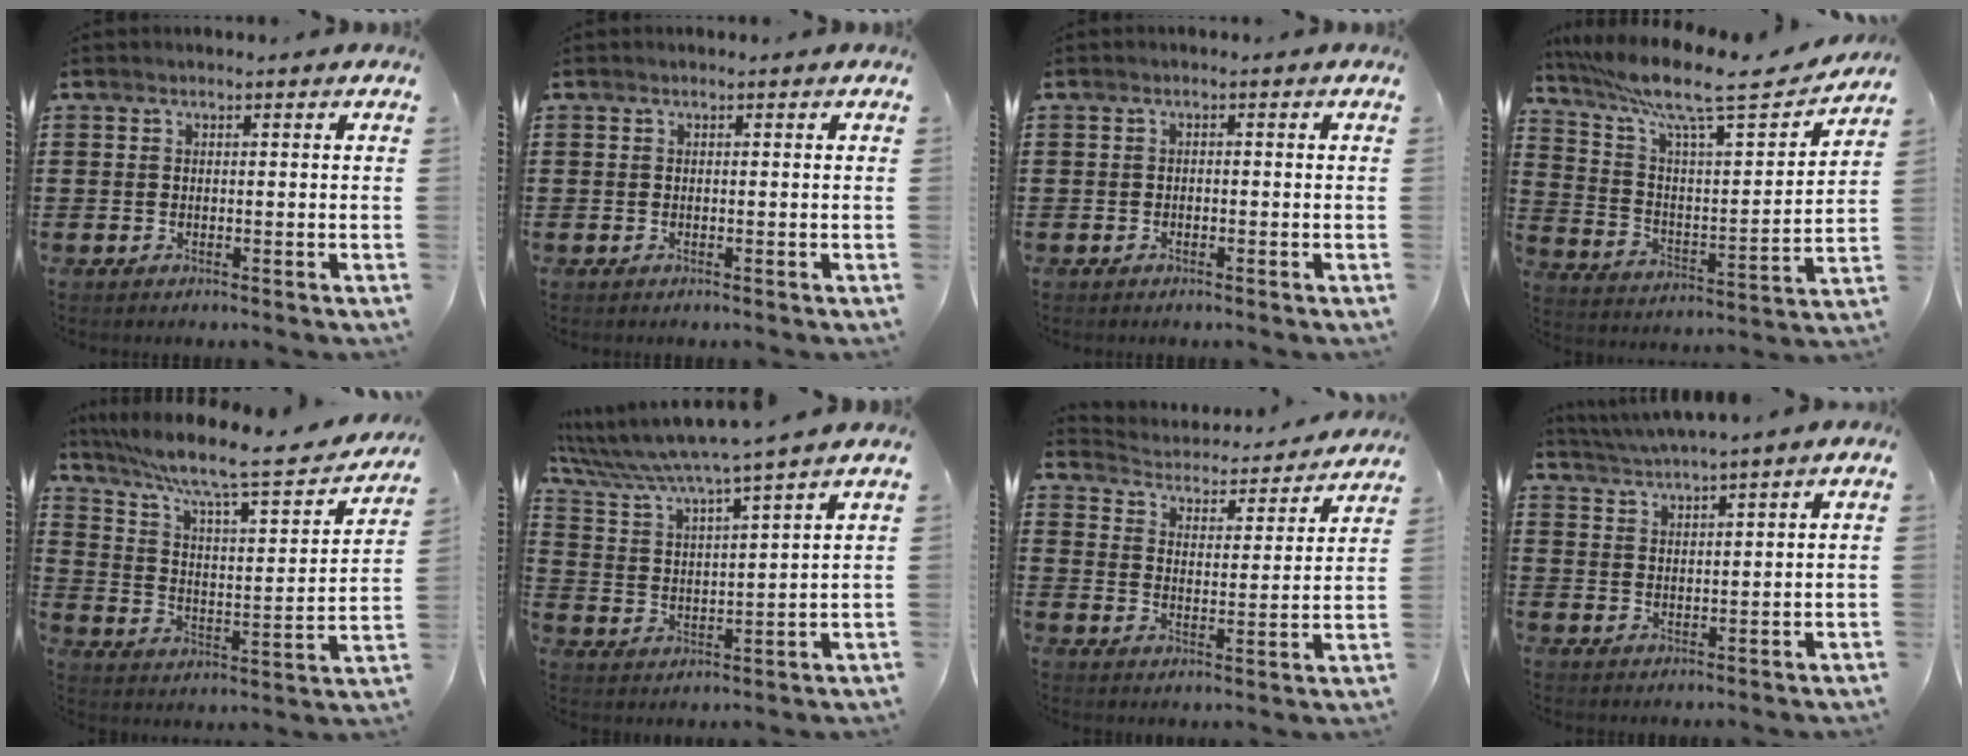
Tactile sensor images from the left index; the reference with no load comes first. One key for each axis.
{"total": 0.0}
{"total": 0.8, "fx": -0.7, "fy": 0.2, "fz": 0.2, "tx": -0.008, "ty": -0.003, "tz": -0.014}
{"total": 11.6, "fx": 9.1, "fy": 1.4, "fz": 7.0, "tx": -0.162, "ty": -0.057, "tz": 0.147}
{"total": 8.8, "fx": 6.6, "fy": 0.6, "fz": 5.8, "tx": -0.128, "ty": -0.048, "tz": 0.101}
{"total": 5.7, "fx": 5.0, "fy": -1.1, "fz": 2.4, "tx": -0.071, "ty": -0.042, "tz": 0.078}
{"total": 3.3, "fx": 3.3, "fy": 0.1, "fz": 0.0, "tx": -0.023, "ty": -0.034, "tz": 0.048}
{"total": 2.6, "fx": 2.4, "fy": -0.7, "fz": 0.8, "tx": -0.022, "ty": -0.011, "tz": 0.044}